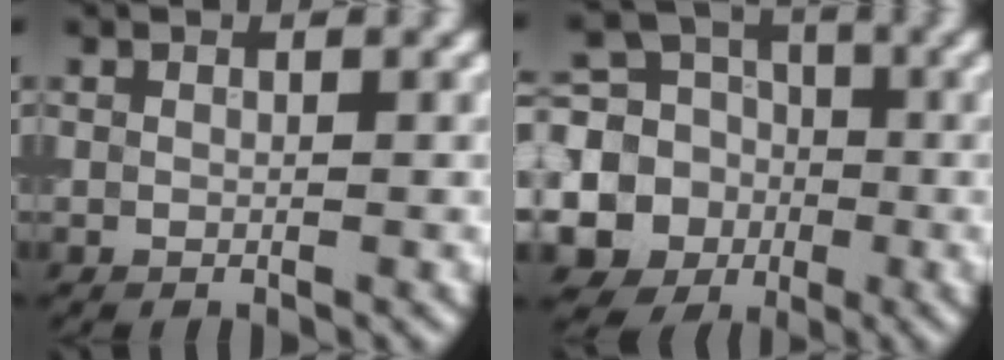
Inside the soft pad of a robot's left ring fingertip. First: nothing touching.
{"total": 13.3, "force": [-3.5, 12.2, 3.8], "torque": [-0.112, -0.019, -0.073]}